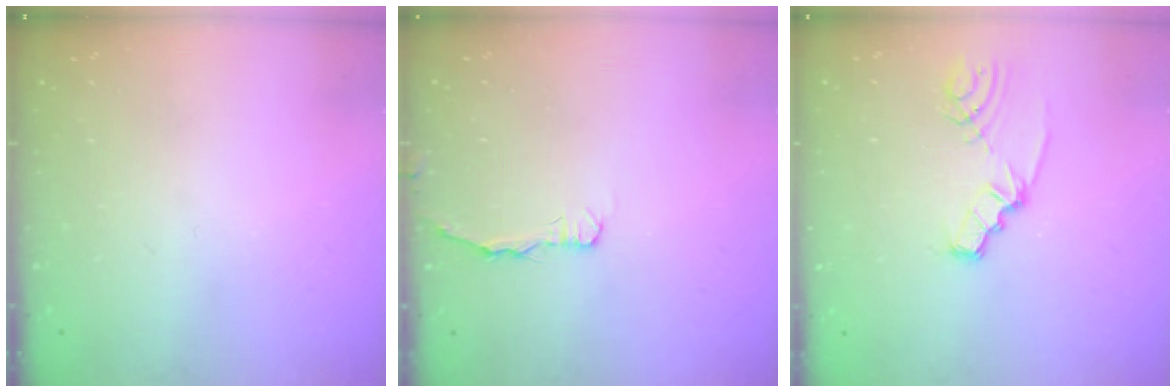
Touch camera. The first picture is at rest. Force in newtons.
{"total": 2.9, "press": 2.9, "slide": 0.4}
{"total": 3.7, "press": 3.6, "slide": 0.4}